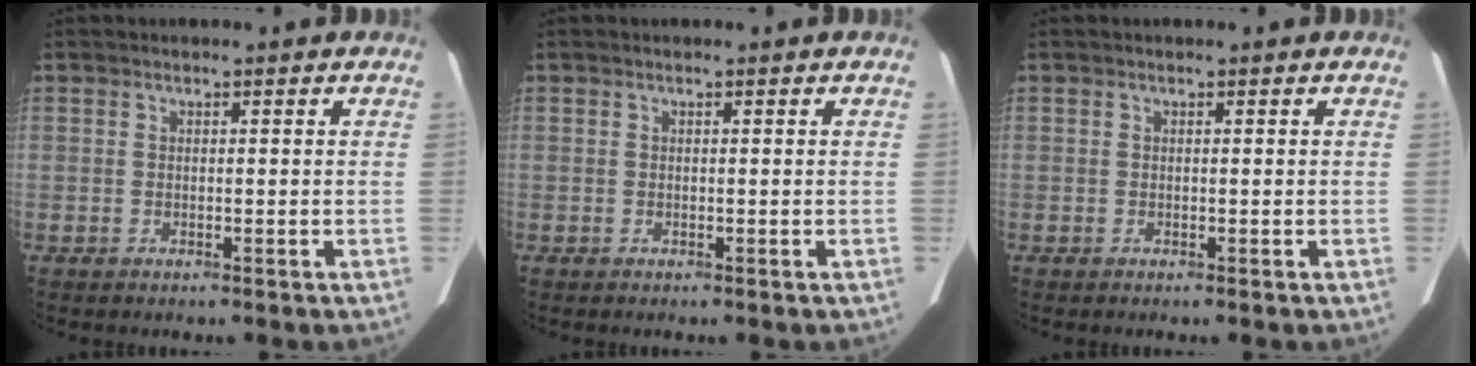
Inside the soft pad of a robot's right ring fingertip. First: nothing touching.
{"total": 0.0}
{"total": 0.0}